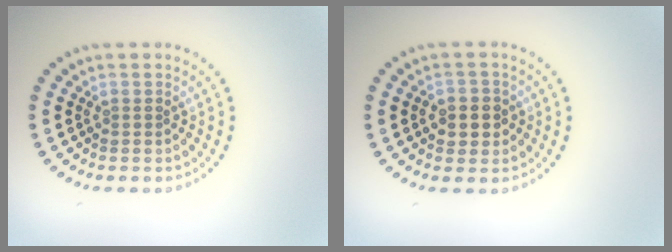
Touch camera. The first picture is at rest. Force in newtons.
{"total": 2.6, "press": 2.5, "slide": 0.7}